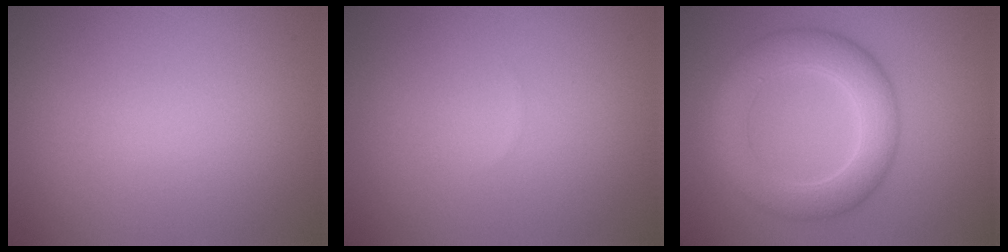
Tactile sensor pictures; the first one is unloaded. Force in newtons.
{"total": 0.0}
{"total": 5.7, "press": 5.7, "slide": 0.1}